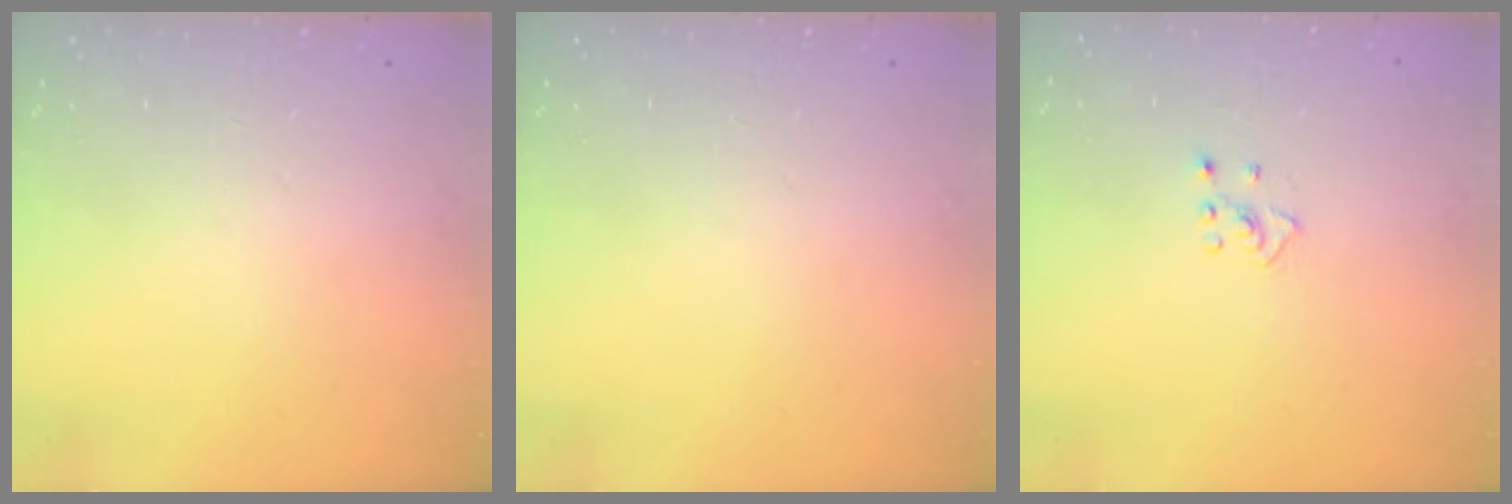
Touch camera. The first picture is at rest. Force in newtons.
{"total": 0.0}
{"total": 2.4, "press": 2.4, "slide": 0.5}